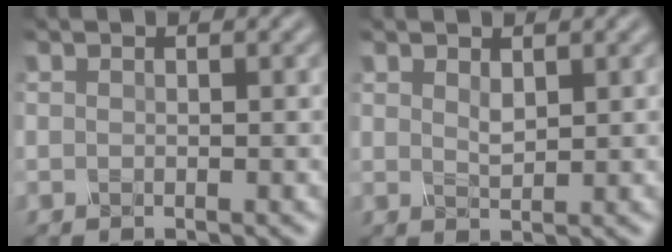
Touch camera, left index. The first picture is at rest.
{"total": 1.0, "force": [0.5, 0.5, 0.7], "torque": [-0.018, -0.002, 0.013]}